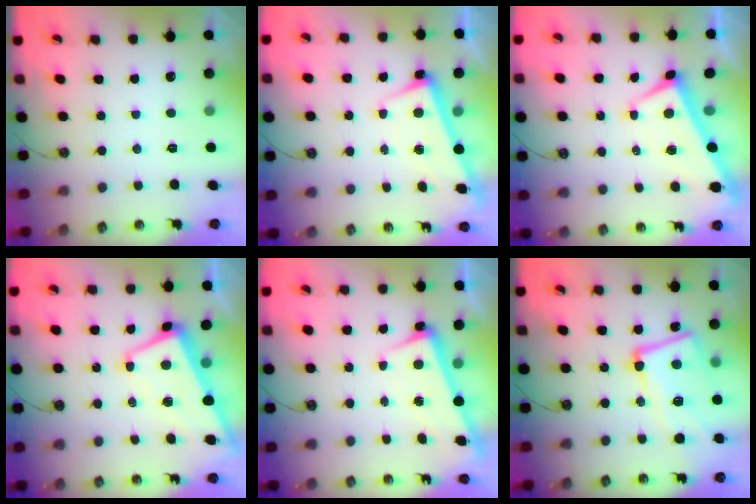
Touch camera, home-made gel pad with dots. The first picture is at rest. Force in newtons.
{"total": 2.6, "press": 2.5, "slide": 0.7}
{"total": 2.3, "press": 2.2, "slide": 0.5}
{"total": 1.6, "press": 1.2, "slide": 1.1}
{"total": 2.4, "press": 2.2, "slide": 0.8}
{"total": 11.5, "press": 11.3, "slide": 2.2}